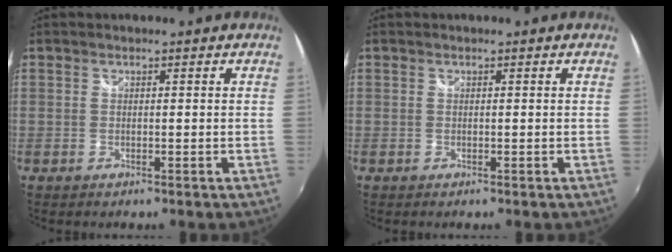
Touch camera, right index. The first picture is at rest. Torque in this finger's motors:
{"motor_torque": [0.00, 0.00, 0.00, -0.01]}